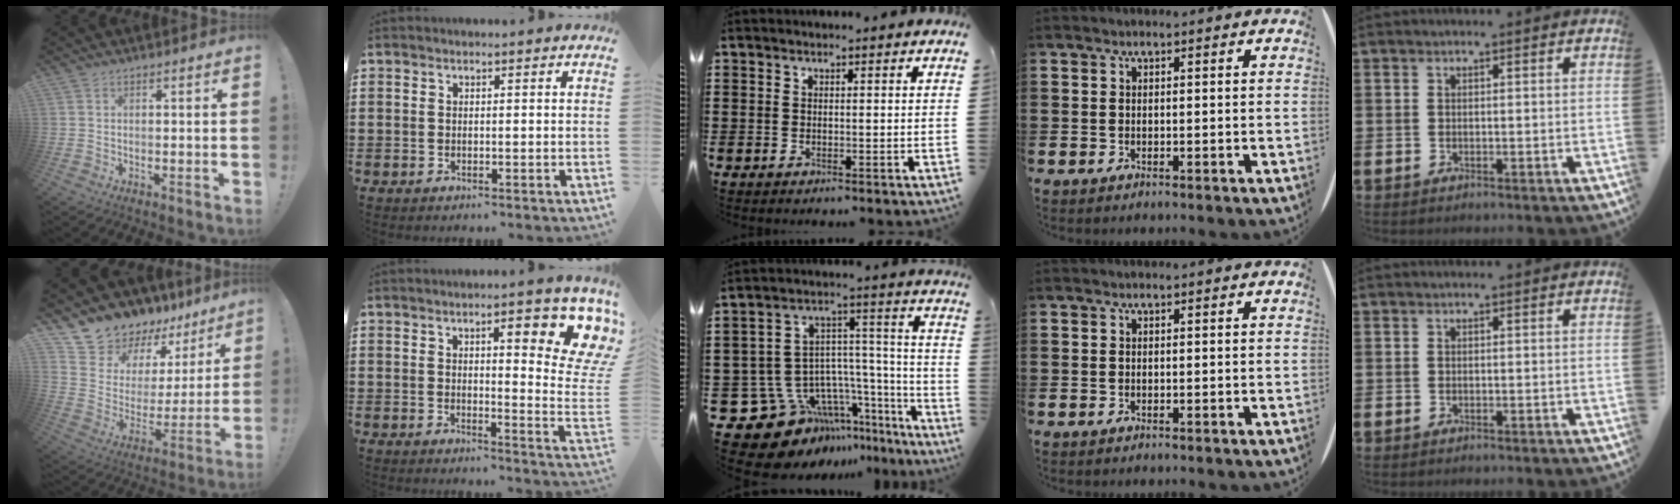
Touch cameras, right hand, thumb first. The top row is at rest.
{"thumb": {"total": 11.5, "force": [10.7, 4.2, -0.1], "torque": [-0.013, -0.108, 0.201]}, "index": {"total": 10.7, "force": [5.3, 2.9, 8.8], "torque": [-0.119, -0.027, 0.084]}, "middle": {"total": 12.2, "force": [-8.4, 7.7, 4.5], "torque": [-0.126, -0.005, -0.145]}}